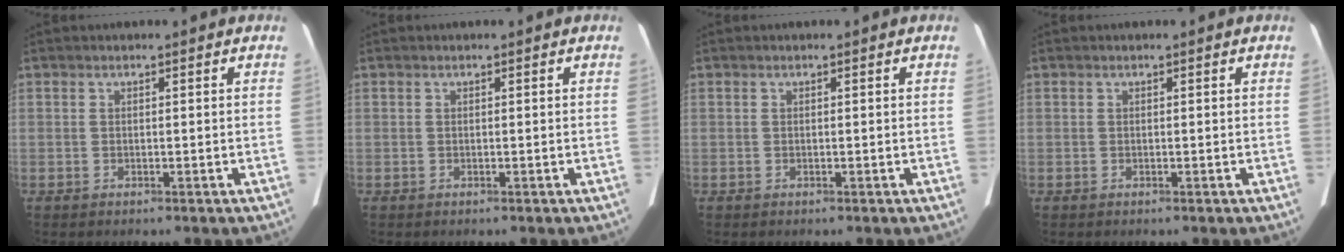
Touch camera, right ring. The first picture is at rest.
{"total": 0.0}
{"total": 0.0}
{"total": 0.0}